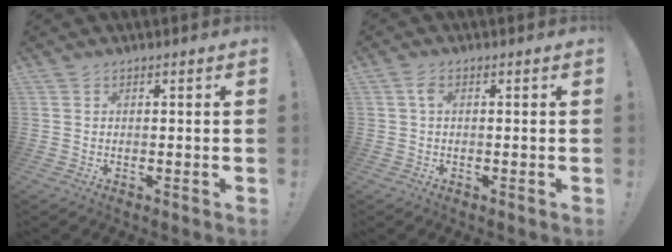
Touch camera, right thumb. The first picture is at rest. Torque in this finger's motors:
{"motor_torque": [0.44, 0.22, 0.19, -0.39, 0.00]}